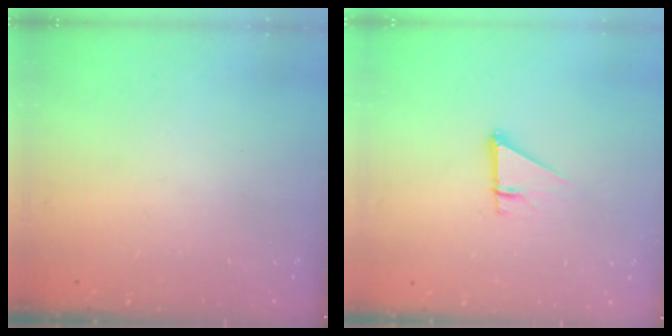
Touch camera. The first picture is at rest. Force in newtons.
{"total": 2.7, "press": 2.7, "slide": 0.2}